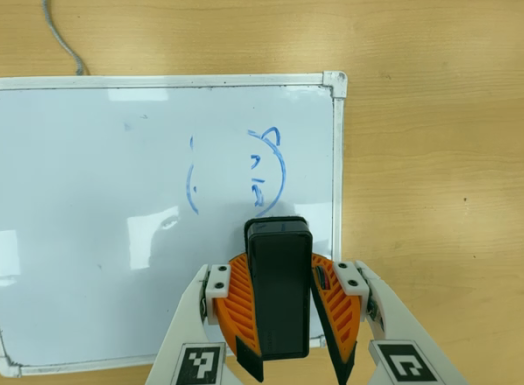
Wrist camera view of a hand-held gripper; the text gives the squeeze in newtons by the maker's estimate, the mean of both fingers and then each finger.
{"total": 9.7, "left": 9.5, "right": 9.9}